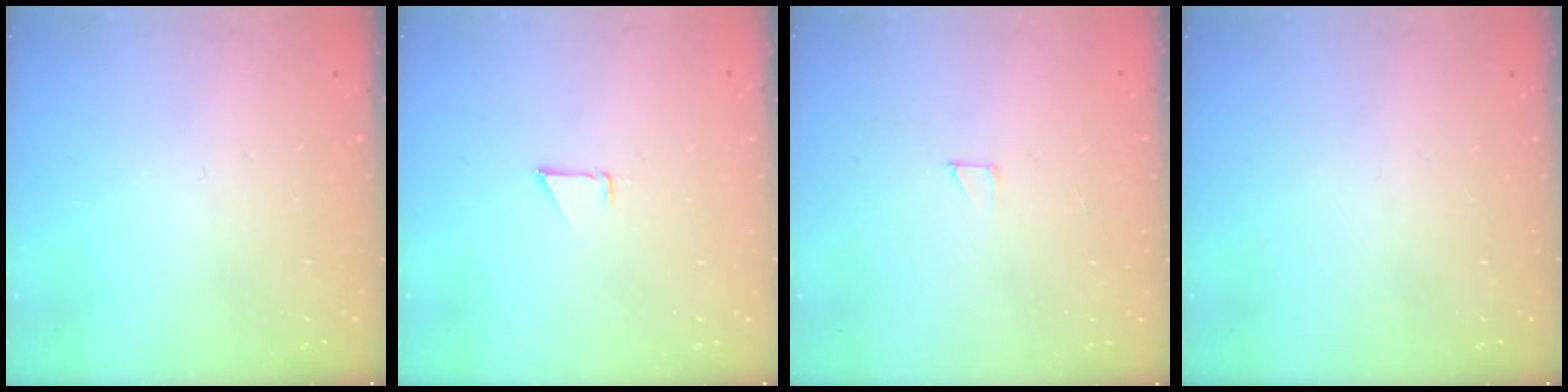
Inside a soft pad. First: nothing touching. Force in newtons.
{"total": 0.9, "press": 0.9, "slide": 0.1}
{"total": 2.0, "press": 2.0, "slide": 0.0}
{"total": 0.0}